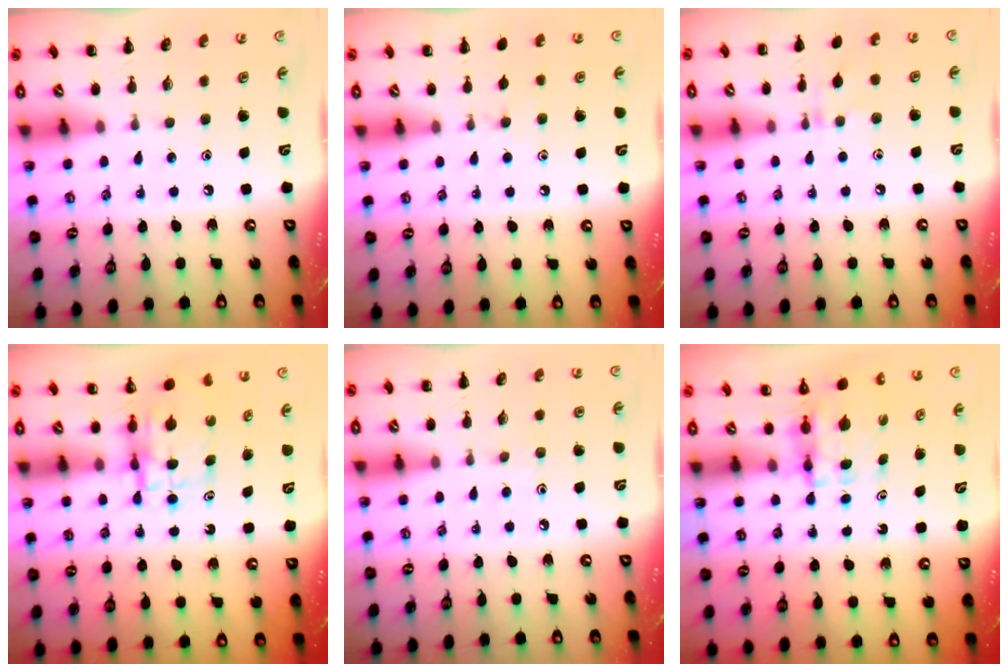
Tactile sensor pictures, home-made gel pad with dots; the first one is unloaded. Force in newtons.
{"total": 4.6, "press": 4.4, "slide": 1.4}
{"total": 6.7, "press": 6.3, "slide": 2.3}
{"total": 4.8, "press": 4.8, "slide": 0.5}
{"total": 2.4, "press": 2.2, "slide": 1.0}
{"total": 3.9, "press": 3.9, "slide": 0.3}